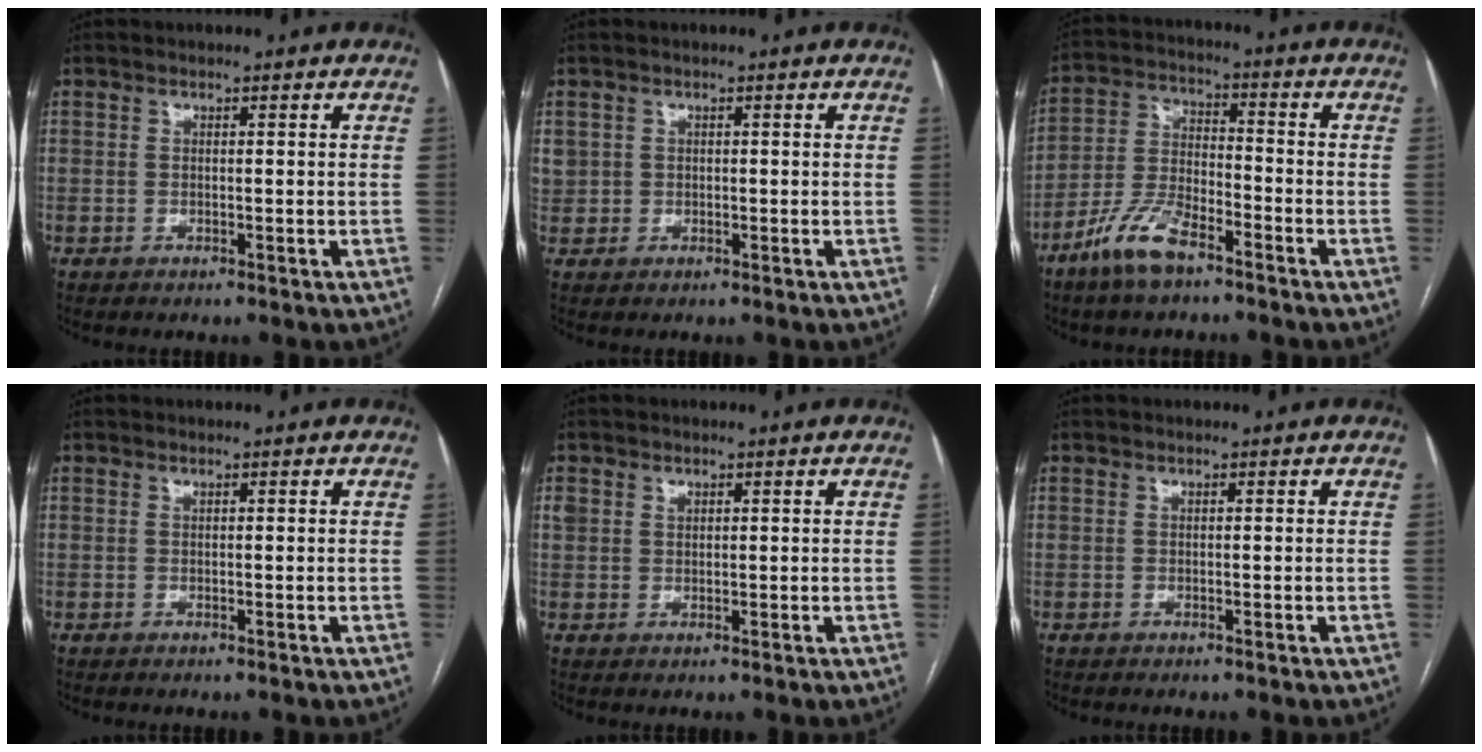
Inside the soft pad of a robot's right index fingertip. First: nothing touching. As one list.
[{"total": 2.7, "force": [0.5, 2.6, 0.5], "torque": [-0.007, 0.011, 0.017]}, {"total": 9.3, "force": [-6.3, 3.0, 6.1], "torque": [-0.138, -0.002, -0.126]}, {"total": 0.0}, {"total": 3.0, "force": [1.2, 2.4, 1.2], "torque": [-0.032, 0.014, 0.033]}, {"total": 0.0}]